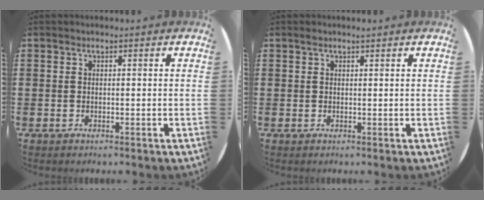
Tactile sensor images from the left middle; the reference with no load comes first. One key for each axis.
{"total": 0.7, "fx": 0.6, "fy": 0.0, "fz": 0.3, "tx": -0.007, "ty": -0.001, "tz": 0.012}